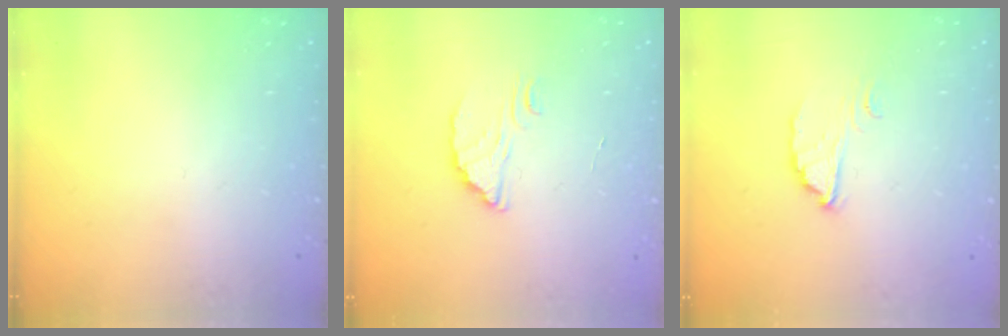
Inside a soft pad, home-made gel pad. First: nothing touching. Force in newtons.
{"total": 2.4, "press": 2.4, "slide": 0.1}
{"total": 5.3, "press": 5.3, "slide": 0.1}